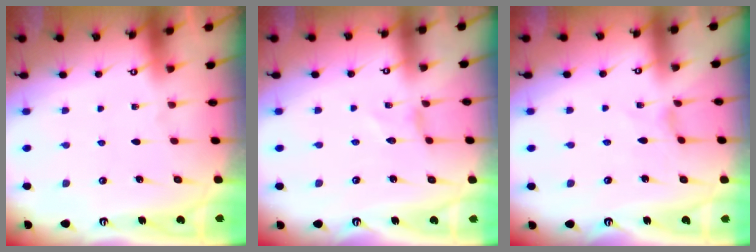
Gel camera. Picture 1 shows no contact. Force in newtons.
{"total": 0.0}
{"total": 0.0}